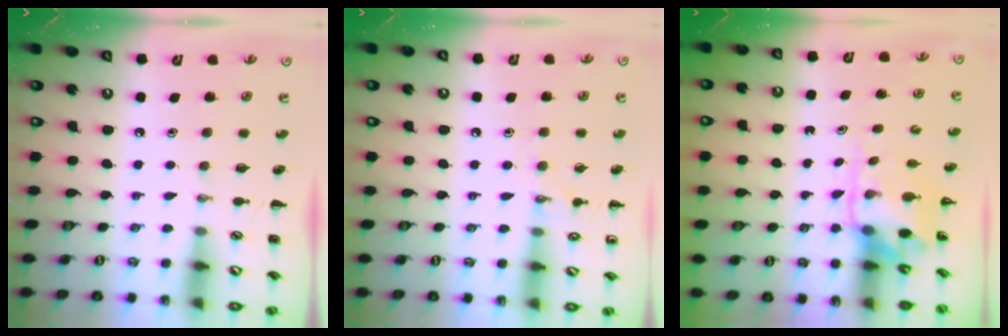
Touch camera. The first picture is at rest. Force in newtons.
{"total": 7.4, "press": 7.1, "slide": 1.9}
{"total": 4.0, "press": 3.9, "slide": 0.7}